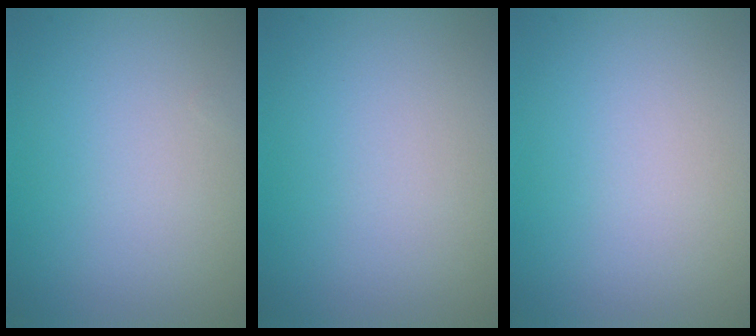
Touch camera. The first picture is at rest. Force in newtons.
{"total": 0.0}
{"total": 0.0}